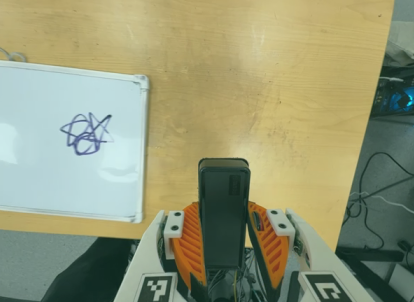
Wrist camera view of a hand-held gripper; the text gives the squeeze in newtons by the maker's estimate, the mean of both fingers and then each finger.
{"total": 3.9, "left": 2.4, "right": 5.4}